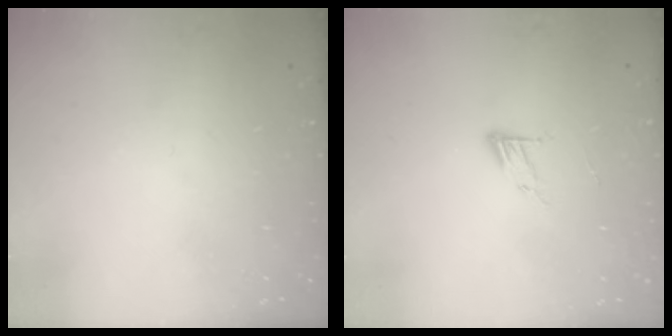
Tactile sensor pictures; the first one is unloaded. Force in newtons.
{"total": 5.0, "press": 4.9, "slide": 0.5}